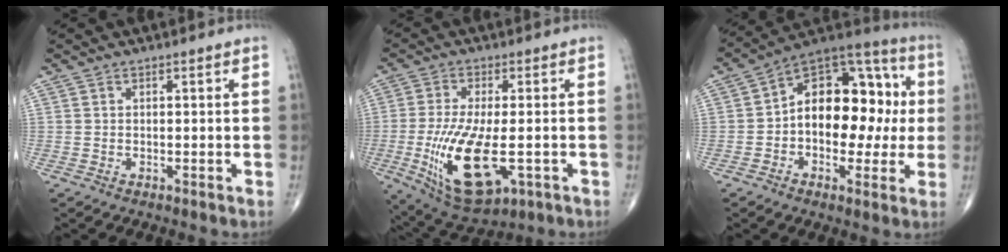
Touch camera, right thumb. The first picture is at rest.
{"total": 15.9, "force": [-3.7, 6.5, 14.0], "torque": [-0.270, -0.018, -0.046]}
{"total": 18.9, "force": [0.1, 11.7, 14.8], "torque": [-0.172, 0.046, -0.008]}